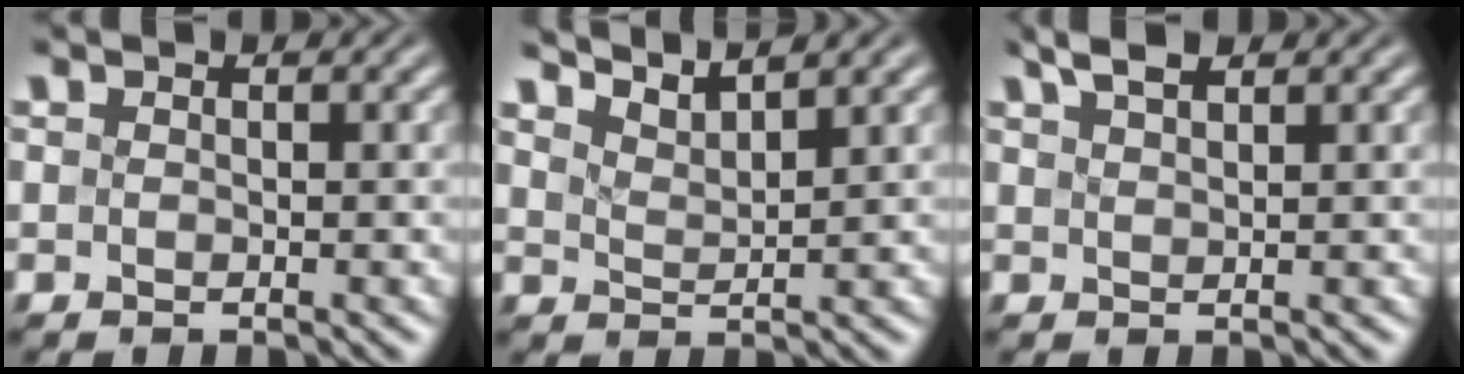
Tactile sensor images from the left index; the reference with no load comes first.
{"total": 4.0, "force": [3.6, 0.7, 1.6], "torque": [-0.013, 0.004, 0.048]}
{"total": 2.5, "force": [1.9, 0.6, 1.6], "torque": [-0.025, 0.009, 0.036]}